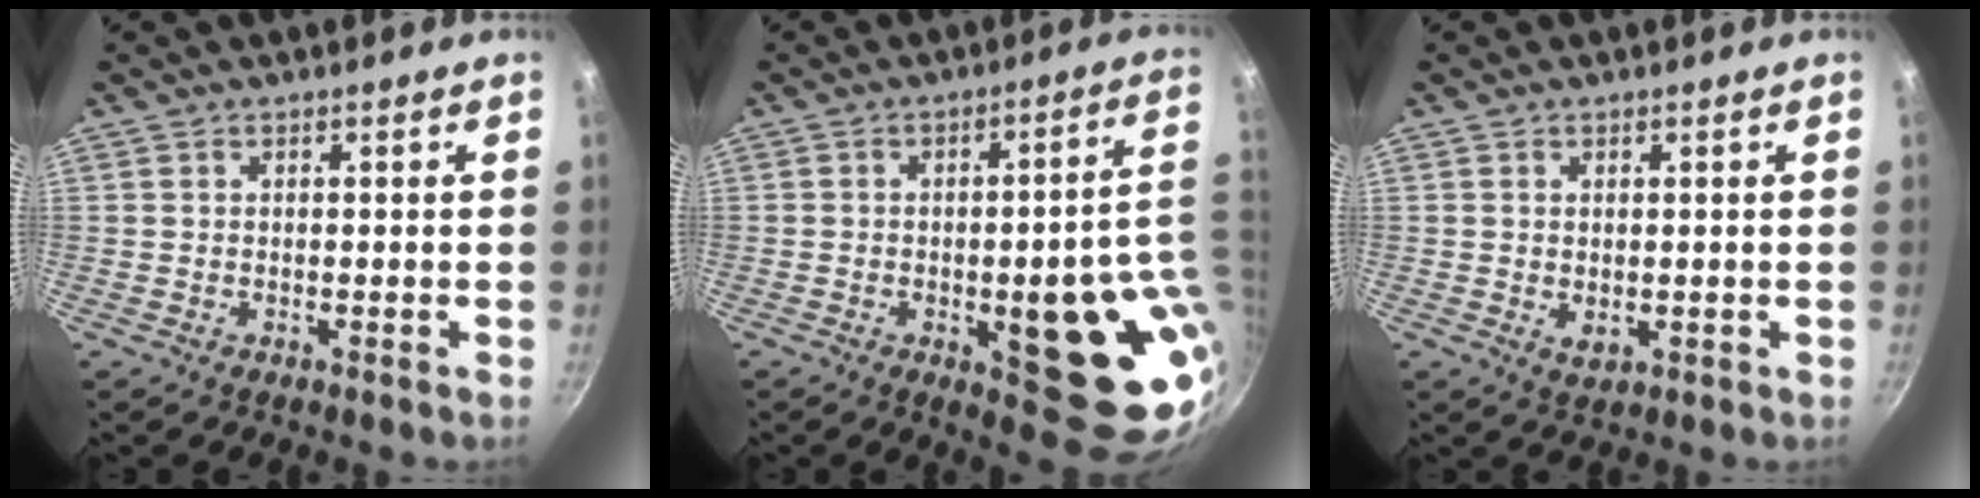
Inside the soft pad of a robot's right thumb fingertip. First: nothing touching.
{"total": 21.3, "force": [-3.3, 7.3, 19.7], "torque": [-0.187, 0.001, -0.037]}
{"total": 2.2, "force": [0.1, 1.5, 1.6], "torque": [-0.025, -0.006, 0.005]}